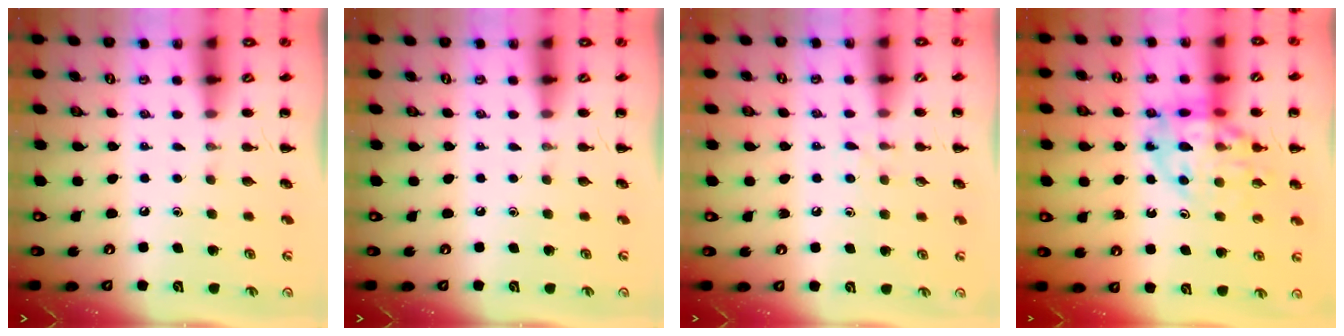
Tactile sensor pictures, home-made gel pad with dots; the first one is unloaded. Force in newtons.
{"total": 0.0}
{"total": 5.6, "press": 5.2, "slide": 2.0}
{"total": 17.0, "press": 16.7, "slide": 3.2}